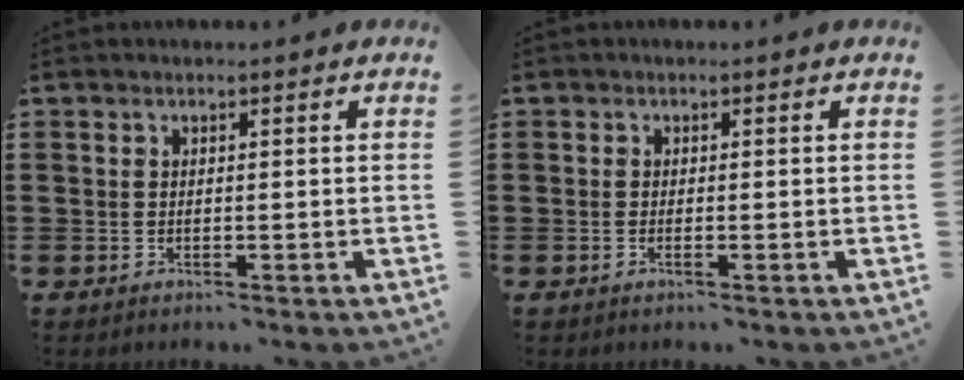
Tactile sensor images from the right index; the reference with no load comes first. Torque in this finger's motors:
{"motor_torque": [-0.21, 1.14, -0.02, 0.00]}